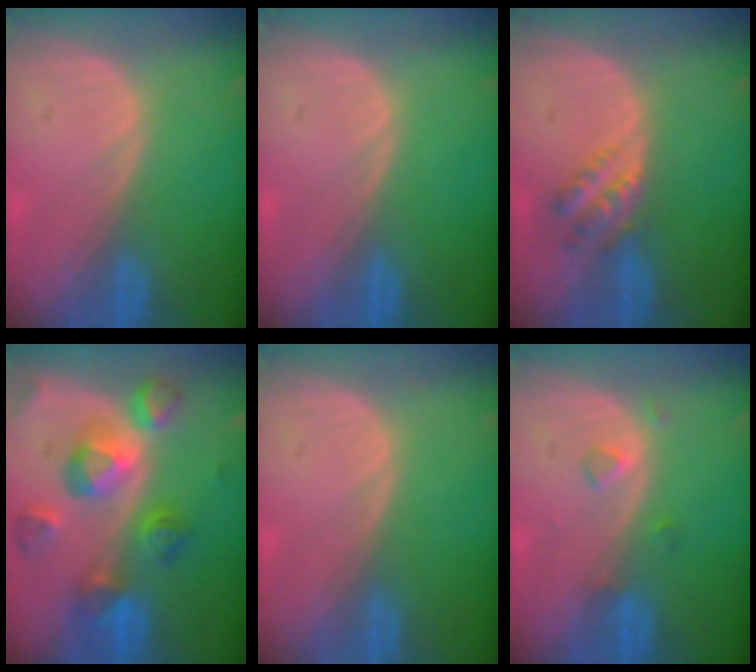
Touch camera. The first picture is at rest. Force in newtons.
{"total": 0.0}
{"total": 4.5, "press": 3.8, "slide": 2.5}
{"total": 10.4, "press": 9.3, "slide": 4.6}
{"total": 0.0}
{"total": 1.8, "press": 1.8, "slide": 0.1}